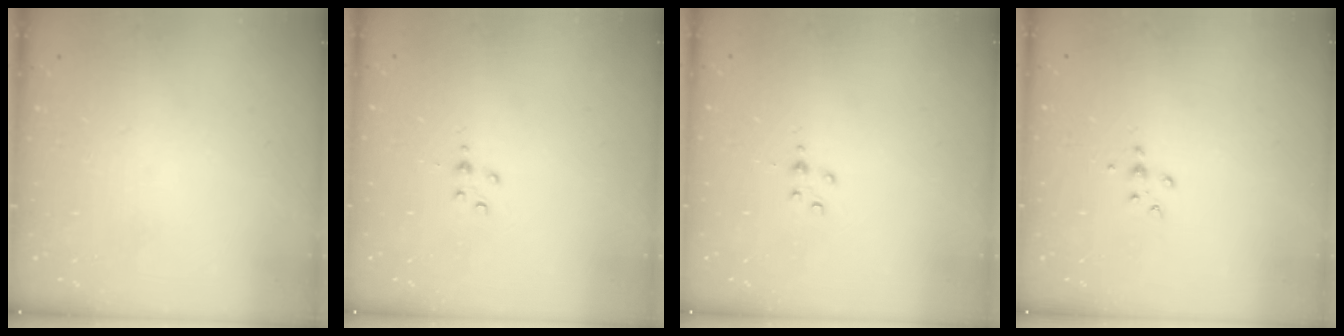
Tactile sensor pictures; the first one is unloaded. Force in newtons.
{"total": 2.7, "press": 2.7, "slide": 0.4}
{"total": 2.7, "press": 2.7, "slide": 0.4}
{"total": 3.0, "press": 3.0, "slide": 0.5}